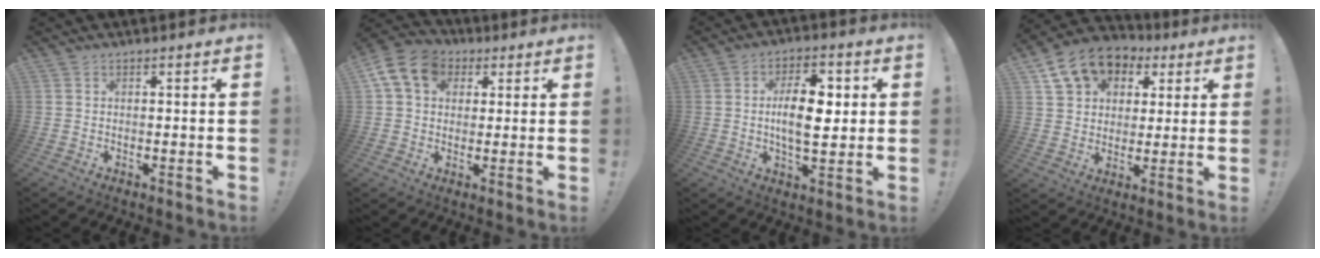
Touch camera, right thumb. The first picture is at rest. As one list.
[{"total": 13.0, "force": [4.2, 10.0, 7.2], "torque": [-0.121, 0.000, 0.085]}, {"total": 12.7, "force": [0.8, 6.5, 10.8], "torque": [-0.173, 0.002, 0.008]}, {"total": 13.2, "force": [6.7, 9.9, 5.5], "torque": [-0.085, -0.033, 0.130]}]